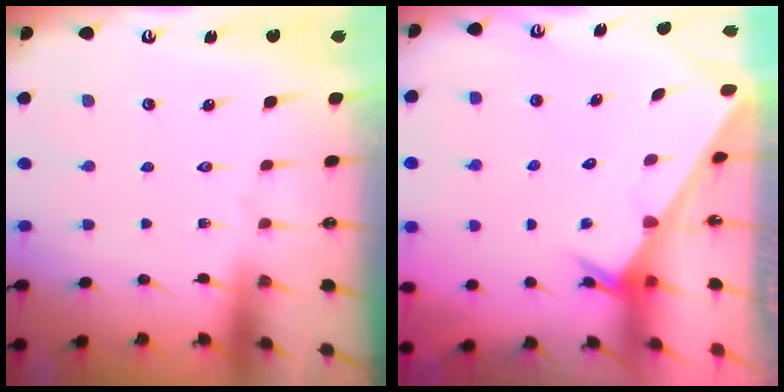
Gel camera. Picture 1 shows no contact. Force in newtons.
{"total": 3.3, "press": 3.3, "slide": 0.4}